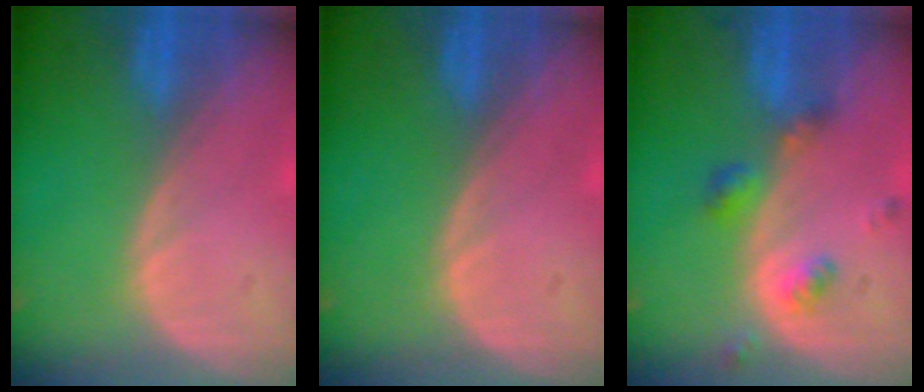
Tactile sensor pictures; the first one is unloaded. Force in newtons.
{"total": 0.0}
{"total": 4.9, "press": 4.4, "slide": 2.3}